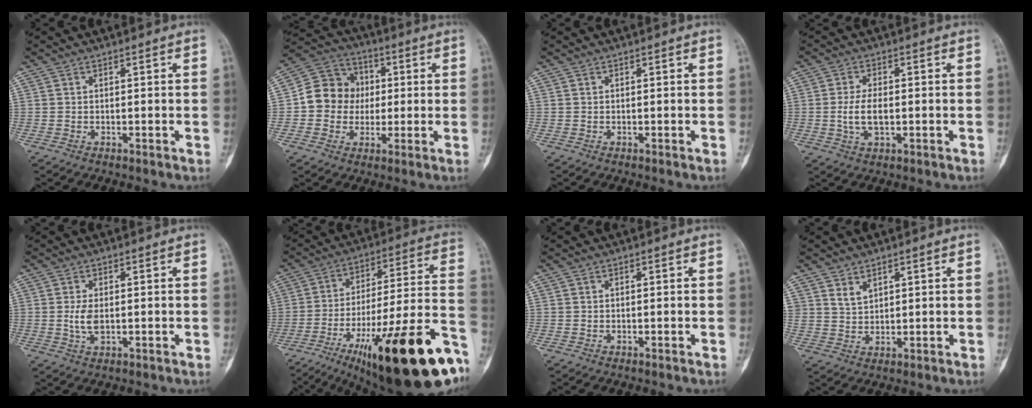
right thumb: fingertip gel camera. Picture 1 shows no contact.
{"total": 11.3, "force": [0.2, 10.3, 4.6], "torque": [-0.045, 0.025, -0.006]}
{"total": 0.0}
{"total": 5.6, "force": [-0.6, 2.9, 4.8], "torque": [-0.087, 0.001, -0.012]}
{"total": 3.4, "force": [-0.1, 1.8, 3.0], "torque": [-0.062, -0.007, 0.000]}
{"total": 32.6, "force": [-17.1, 7.9, 26.6], "torque": [-0.326, 0.055, -0.260]}
{"total": 0.0}
{"total": 2.7, "force": [1.9, 1.6, 1.0], "torque": [-0.009, -0.020, 0.043]}